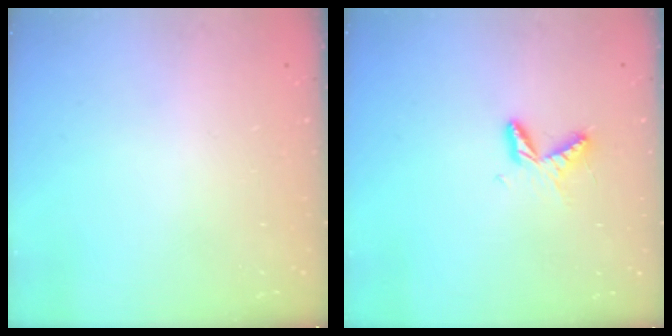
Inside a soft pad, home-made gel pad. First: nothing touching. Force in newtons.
{"total": 6.1, "press": 6.1, "slide": 0.5}